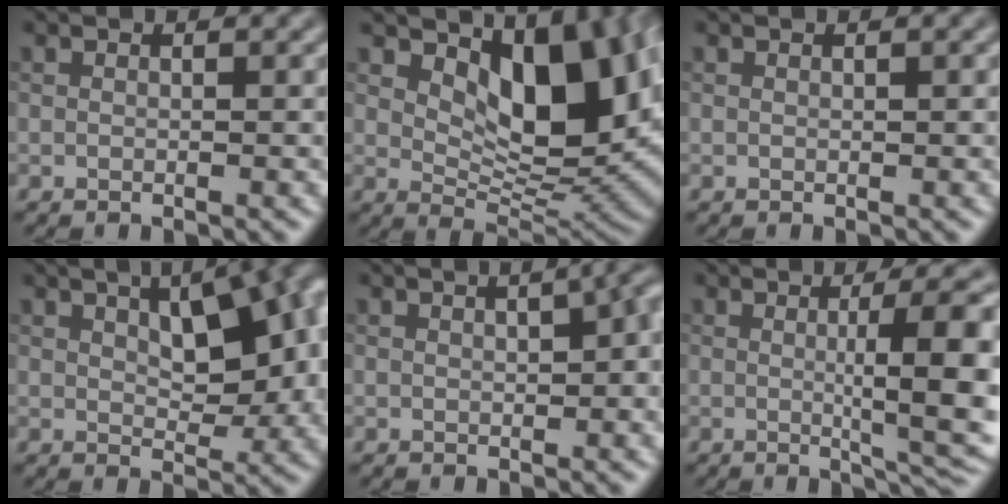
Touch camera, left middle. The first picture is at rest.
{"total": 9.4, "force": [3.7, 4.5, 7.4], "torque": [-0.107, -0.019, 0.063]}
{"total": 0.0}
{"total": 9.1, "force": [2.7, 4.5, 7.4], "torque": [-0.087, 0.014, 0.036]}
{"total": 4.7, "force": [1.2, 2.0, 4.2], "torque": [-0.050, 0.011, 0.020]}
{"total": 8.3, "force": [0.1, 1.8, 8.1], "torque": [-0.103, -0.001, 0.006]}